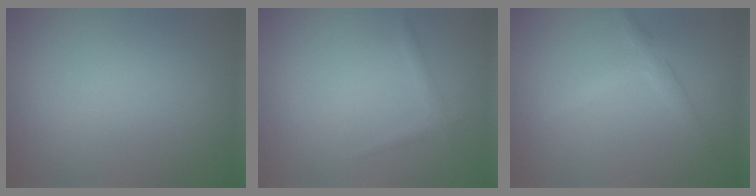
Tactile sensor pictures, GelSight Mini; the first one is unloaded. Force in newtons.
{"total": 0.9, "press": 0.9, "slide": 0.1}
{"total": 2.2, "press": 2.2, "slide": 0.0}